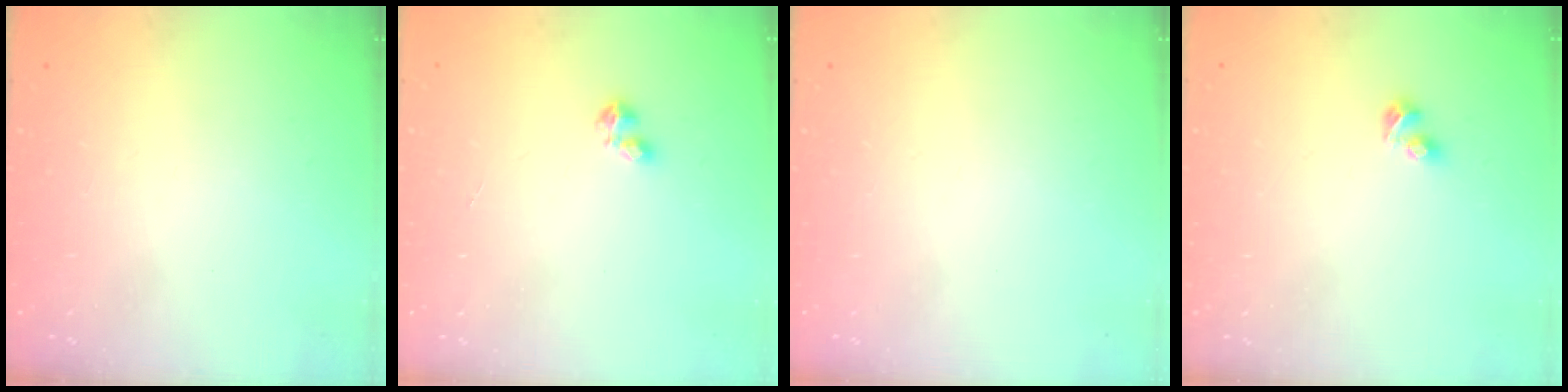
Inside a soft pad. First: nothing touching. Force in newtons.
{"total": 1.9, "press": 1.9, "slide": 0.4}
{"total": 0.0}
{"total": 3.8, "press": 3.8, "slide": 0.3}